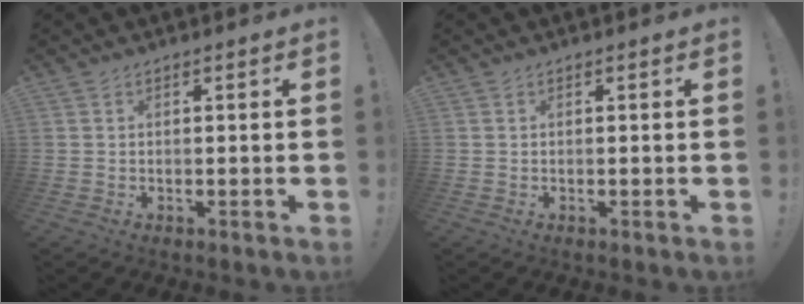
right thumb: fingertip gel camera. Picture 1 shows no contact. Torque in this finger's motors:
{"motor_torque": [0.01, 0.01, -0.03, 0.00, 0.00]}